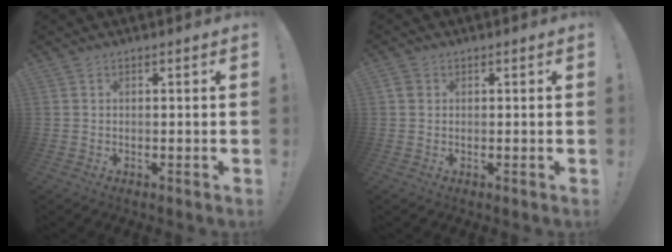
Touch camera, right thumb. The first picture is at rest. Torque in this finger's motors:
{"motor_torque": [0.08, 0.03, 0.29, 0.06, 0.00]}